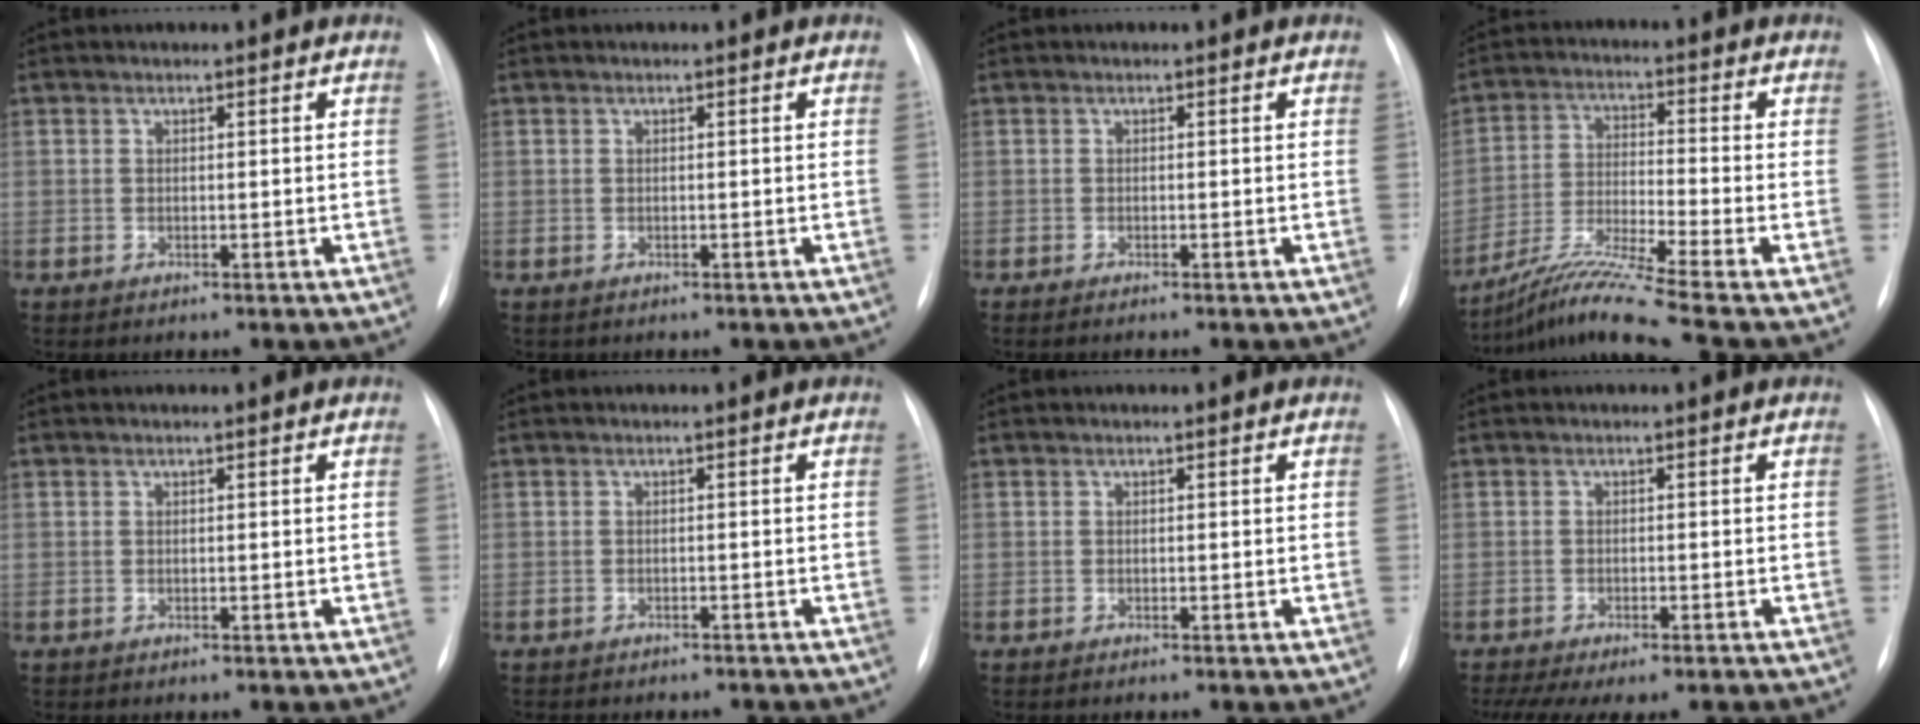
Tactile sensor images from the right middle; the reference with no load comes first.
{"total": 0.0}
{"total": 1.4, "force": [-1.1, 0.0, 0.8], "torque": [-0.013, -0.003, -0.012]}
{"total": 11.8, "force": [-9.4, -2.5, 6.7], "torque": [-0.134, -0.021, -0.171]}
{"total": 0.0}
{"total": 7.4, "force": [-6.6, 2.1, 2.5], "torque": [-0.028, 0.001, -0.077]}
{"total": 0.6, "force": [-0.5, 0.0, 0.3], "torque": [-0.009, -0.002, -0.007]}
{"total": 13.1, "force": [-10.8, 3.0, 6.7], "torque": [-0.125, -0.007, -0.142]}